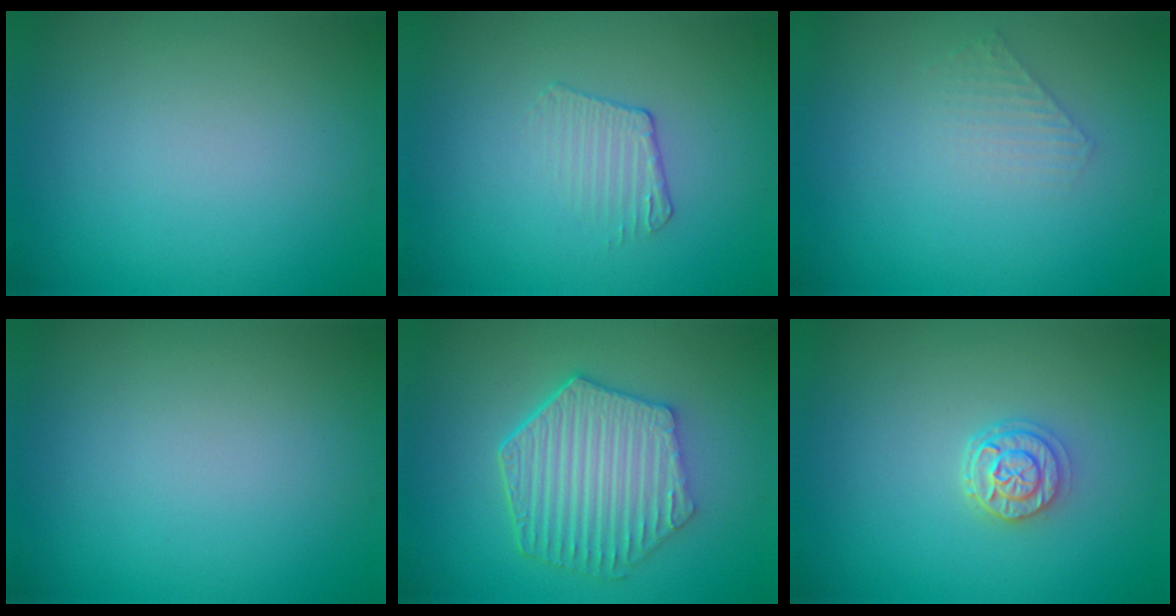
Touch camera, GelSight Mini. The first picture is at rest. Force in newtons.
{"total": 1.5, "press": 0.7, "slide": 1.4}
{"total": 1.3, "press": 1.3, "slide": 0.2}
{"total": 0.0}
{"total": 6.2, "press": 4.8, "slide": 3.9}
{"total": 2.3, "press": 2.0, "slide": 1.1}